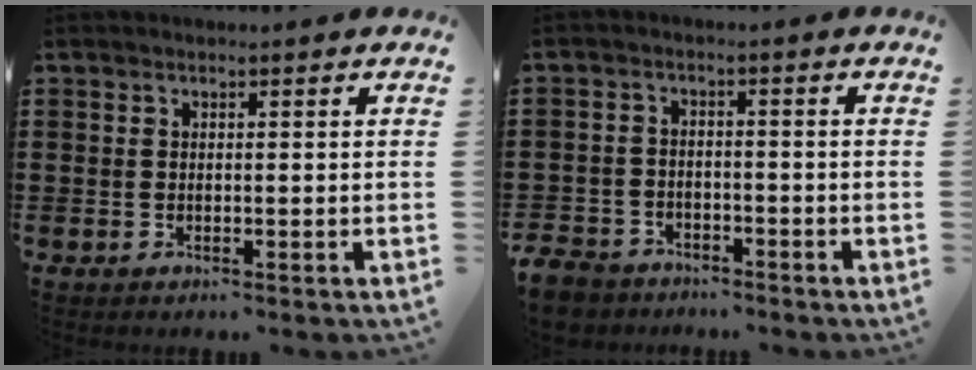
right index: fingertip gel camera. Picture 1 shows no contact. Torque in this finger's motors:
{"motor_torque": [0.27, 1.67, -1.05, -0.21]}